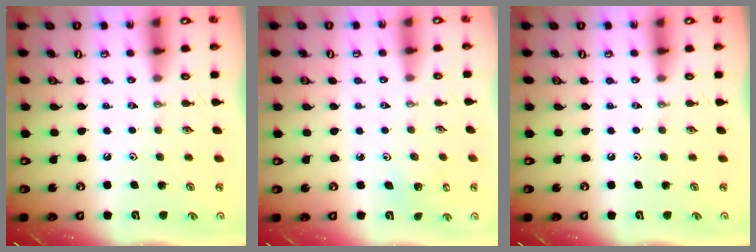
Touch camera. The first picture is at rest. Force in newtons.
{"total": 2.6, "press": 2.6, "slide": 0.2}
{"total": 0.0}